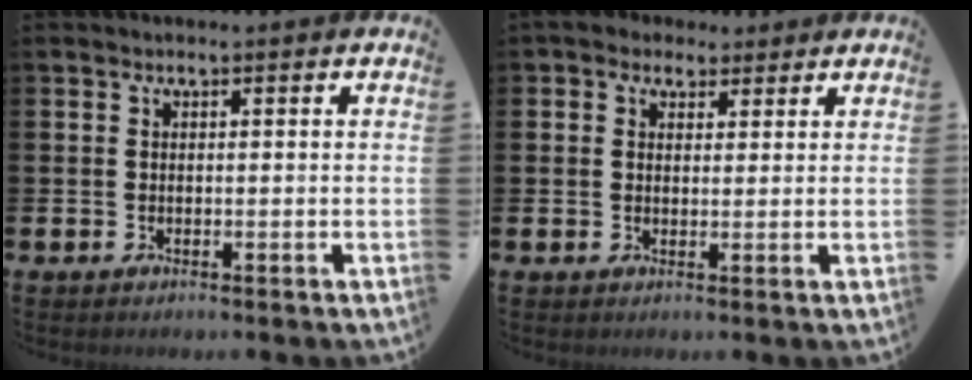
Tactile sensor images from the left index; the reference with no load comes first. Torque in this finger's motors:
{"motor_torque": [1.83, -0.31, 0.54, 0.21]}